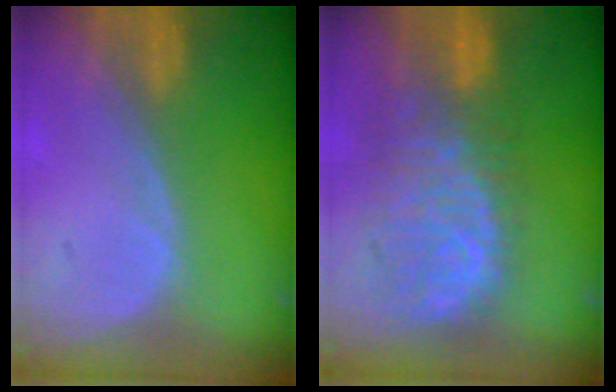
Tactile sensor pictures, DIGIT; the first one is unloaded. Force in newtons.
{"total": 11.3, "press": 9.7, "slide": 5.7}